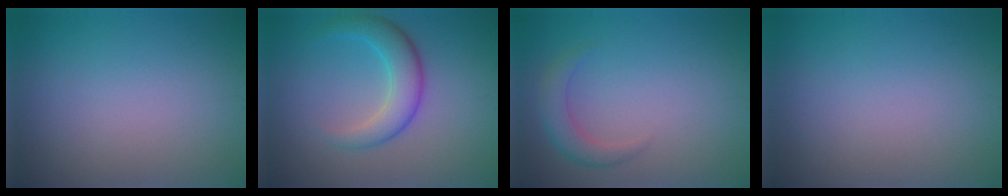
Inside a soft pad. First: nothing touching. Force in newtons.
{"total": 4.2, "press": 4.2, "slide": 0.1}
{"total": 2.4, "press": 2.4, "slide": 0.1}
{"total": 0.0}